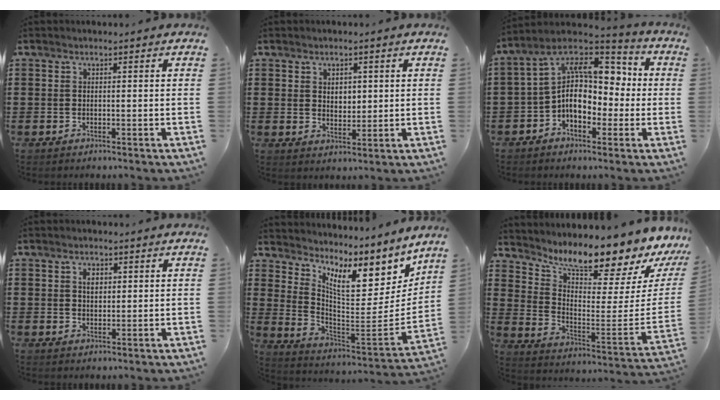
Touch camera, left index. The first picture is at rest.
{"total": 2.4, "force": [1.1, 1.7, 1.3], "torque": [-0.024, 0.005, 0.017]}
{"total": 11.2, "force": [-0.1, 7.7, 8.1], "torque": [-0.163, -0.005, -0.010]}
{"total": 2.2, "force": [0.9, 1.4, 1.5], "torque": [-0.024, 0.003, 0.014]}
{"total": 9.7, "force": [7.8, 2.6, 5.2], "torque": [-0.100, -0.079, 0.126]}
{"total": 9.1, "force": [8.4, 0.4, 3.4], "torque": [-0.059, -0.098, 0.128]}